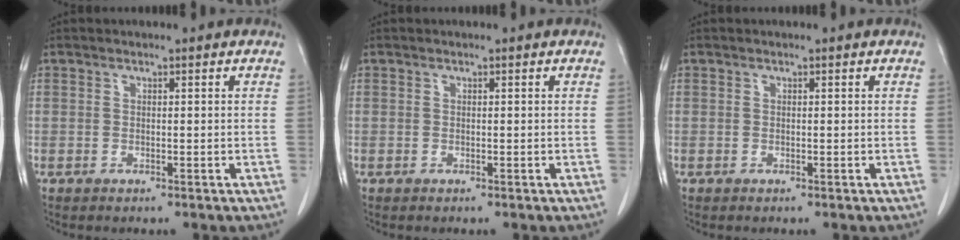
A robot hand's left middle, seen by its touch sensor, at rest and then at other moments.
{"total": 0.0}
{"total": 0.0}